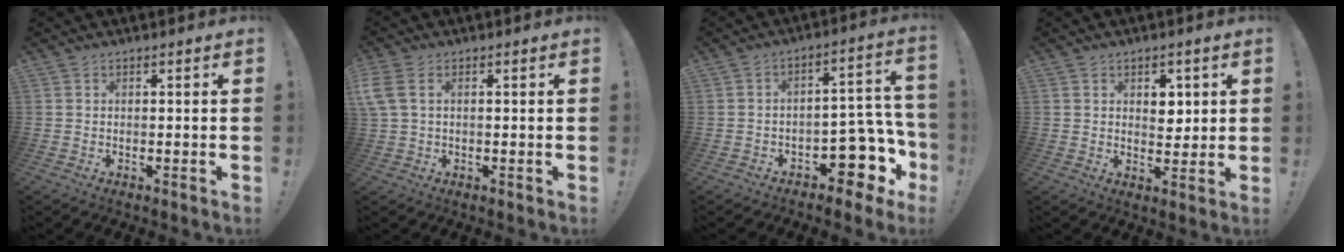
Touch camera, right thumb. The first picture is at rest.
{"total": 5.2, "force": [1.5, 3.3, 3.8], "torque": [-0.091, 0.007, 0.032]}
{"total": 11.9, "force": [-6.1, 6.9, 7.6], "torque": [-0.064, 0.036, -0.094]}
{"total": 5.1, "force": [1.8, 4.1, 2.4], "torque": [-0.012, -0.010, 0.026]}